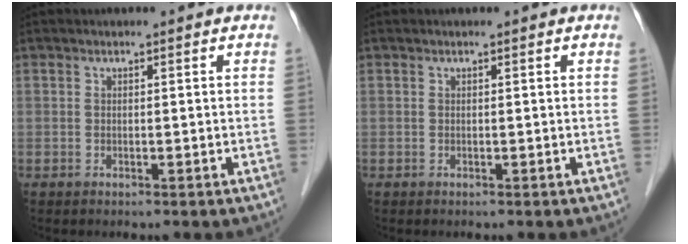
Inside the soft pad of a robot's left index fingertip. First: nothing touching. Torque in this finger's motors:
{"motor_torque": [0.00, 0.00, 0.00, 0.00]}